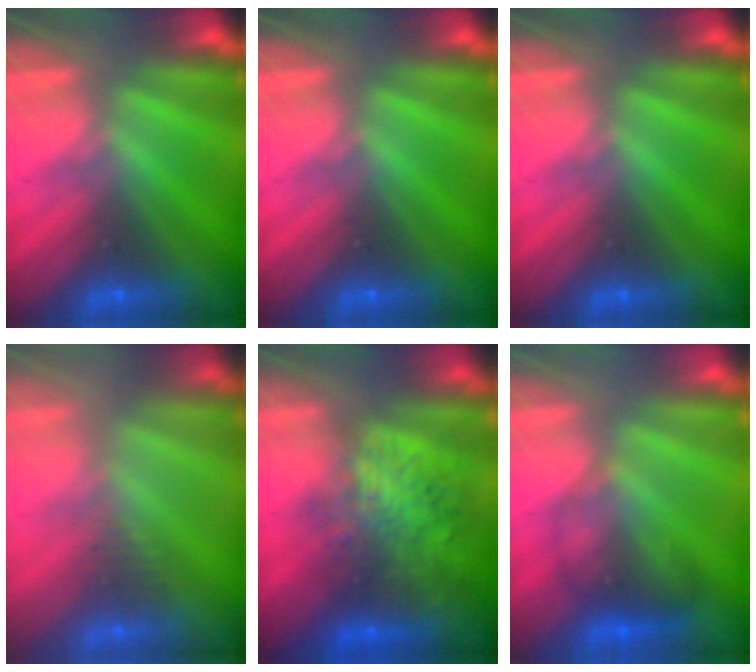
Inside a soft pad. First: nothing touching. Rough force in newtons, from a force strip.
{"total": 0.0}
{"total": 0.0}
{"total": 2.6}
{"total": 5.8}
{"total": 2.0}